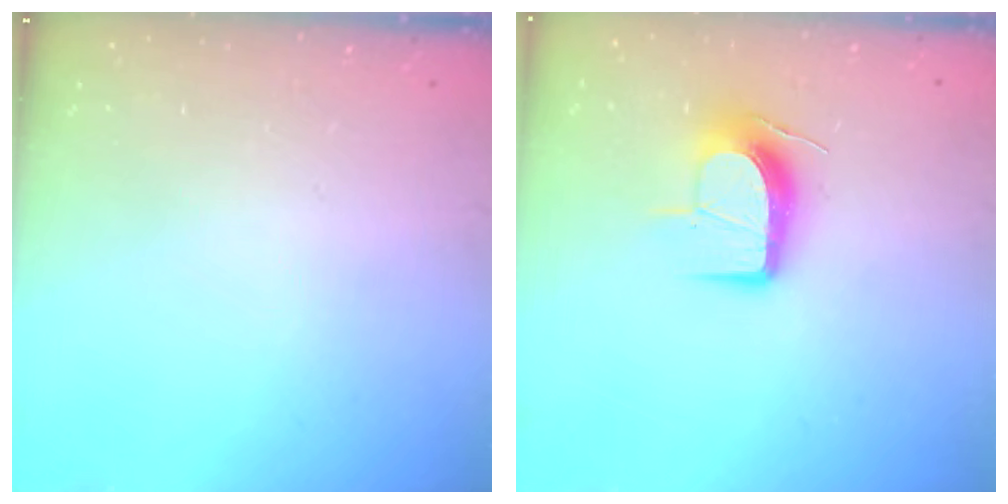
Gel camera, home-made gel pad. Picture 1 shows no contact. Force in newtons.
{"total": 11.1, "press": 11.1, "slide": 0.5}